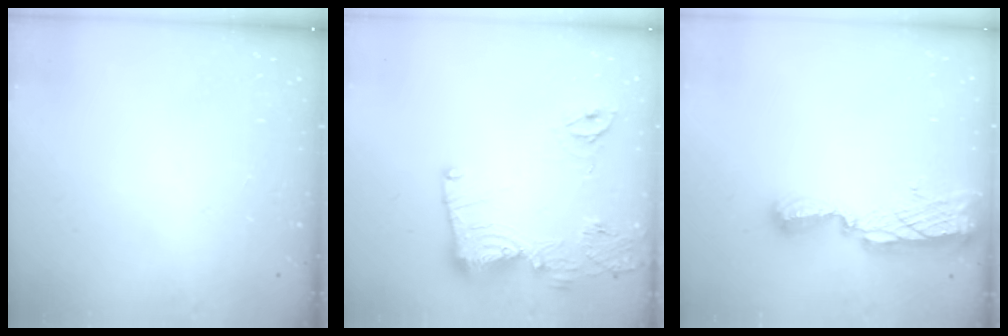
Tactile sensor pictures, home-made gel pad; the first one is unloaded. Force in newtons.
{"total": 14.3, "press": 14.2, "slide": 1.4}
{"total": 8.3, "press": 8.3, "slide": 0.8}